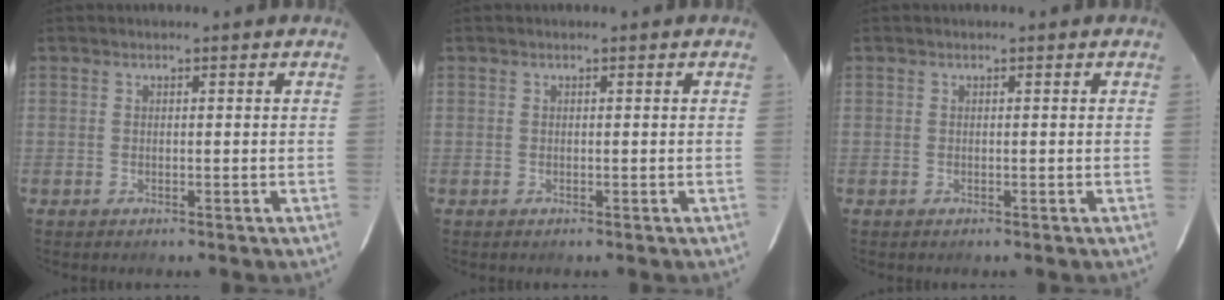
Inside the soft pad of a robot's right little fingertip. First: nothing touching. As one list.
[{"total": 0.0}, {"total": 0.0}]